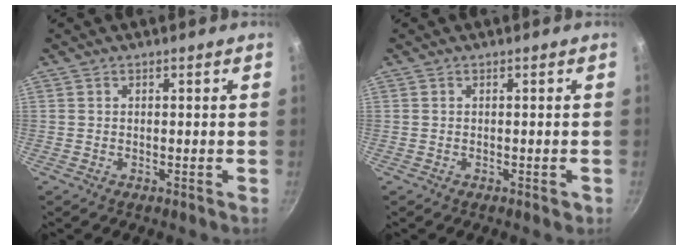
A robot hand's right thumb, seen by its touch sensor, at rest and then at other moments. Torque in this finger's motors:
{"motor_torque": [0.19, -0.13, 0.28, 0.05, 0.00]}